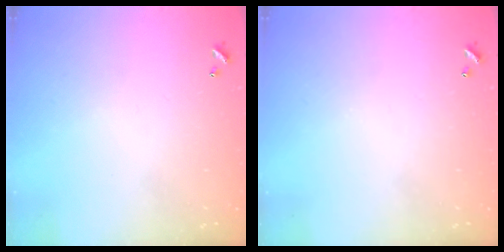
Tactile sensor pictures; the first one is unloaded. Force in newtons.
{"total": 0.0}